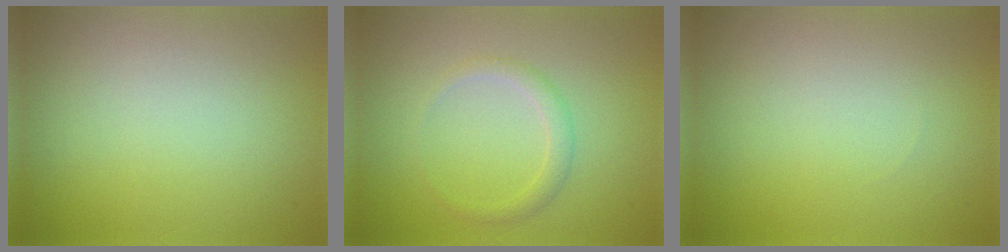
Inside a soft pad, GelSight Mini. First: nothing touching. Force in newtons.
{"total": 1.5, "press": 1.5, "slide": 0.0}
{"total": 0.0}